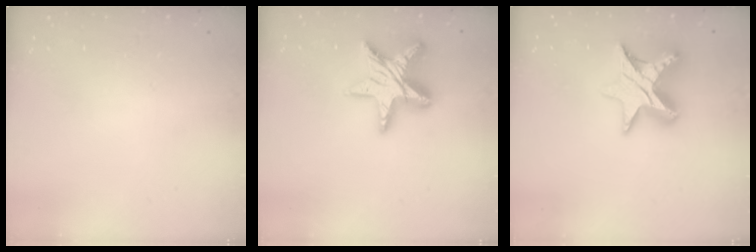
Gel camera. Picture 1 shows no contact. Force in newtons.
{"total": 16.1, "press": 16.0, "slide": 1.3}
{"total": 10.8, "press": 10.8, "slide": 0.7}